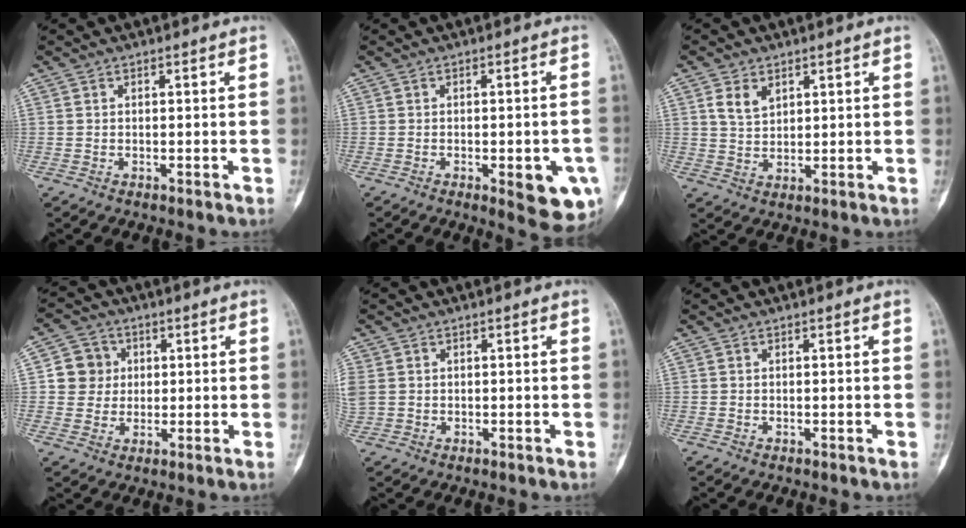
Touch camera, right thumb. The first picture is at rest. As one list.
[{"total": 6.8, "force": [-2.1, 2.5, 6.0], "torque": [-0.058, -0.002, -0.018]}, {"total": 4.6, "force": [2.2, 3.0, 2.7], "torque": [-0.037, -0.012, 0.046]}, {"total": 6.6, "force": [1.1, 6.4, 1.6], "torque": [0.008, 0.005, 0.012]}, {"total": 4.4, "force": [0.5, 3.7, 2.3], "torque": [-0.071, 0.011, 0.018]}, {"total": 0.0}]